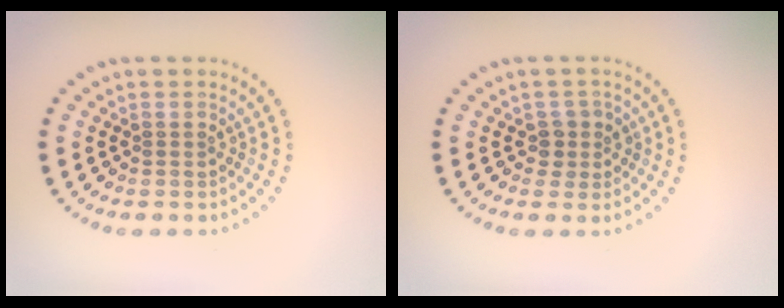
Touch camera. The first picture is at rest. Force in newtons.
{"total": 1.7, "press": 1.4, "slide": 0.8}